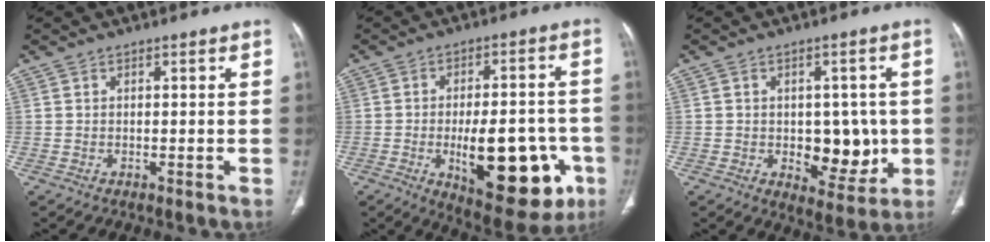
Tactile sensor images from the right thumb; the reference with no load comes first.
{"total": 20.3, "force": [-6.1, 9.1, 17.1], "torque": [-0.198, 0.019, -0.066]}
{"total": 10.6, "force": [-1.3, 6.7, 8.1], "torque": [-0.060, -0.003, -0.005]}